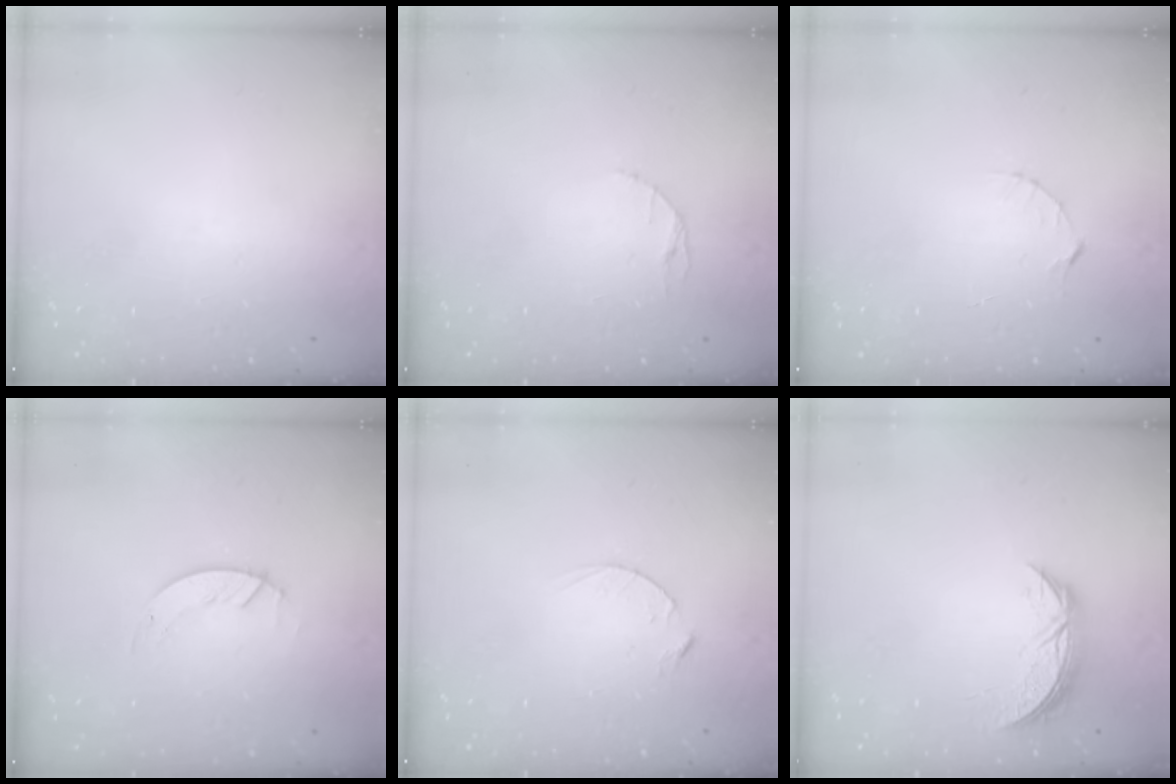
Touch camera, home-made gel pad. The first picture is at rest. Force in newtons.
{"total": 2.9, "press": 2.9, "slide": 0.4}
{"total": 3.1, "press": 3.1, "slide": 0.3}
{"total": 1.3, "press": 1.3, "slide": 0.2}
{"total": 2.8, "press": 2.8, "slide": 0.4}
{"total": 7.1, "press": 7.1, "slide": 0.5}